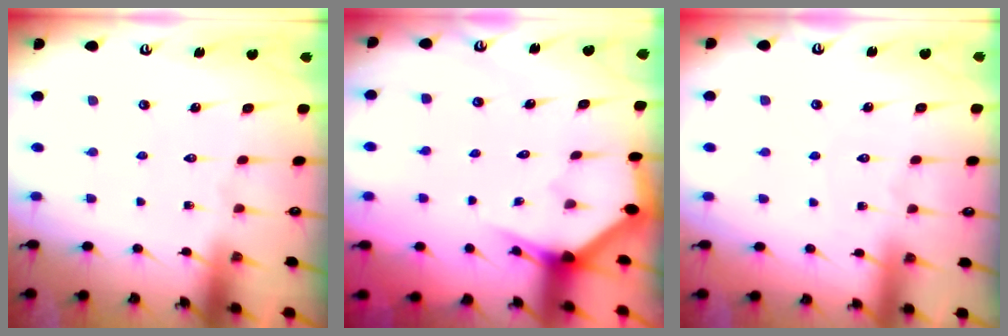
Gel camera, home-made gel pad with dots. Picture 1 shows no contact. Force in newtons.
{"total": 2.7, "press": 2.7, "slide": 0.1}
{"total": 2.4, "press": 2.4, "slide": 0.3}